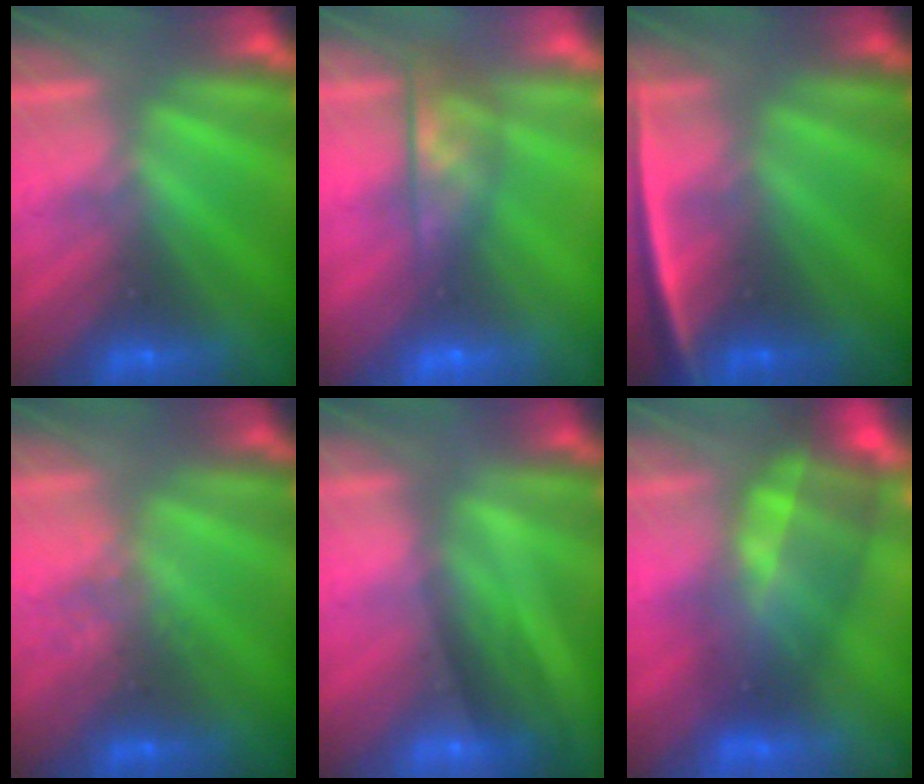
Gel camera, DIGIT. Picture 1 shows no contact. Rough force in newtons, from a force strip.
{"total": 7.2}
{"total": 2.4}
{"total": 2.4}
{"total": 2.0}
{"total": 5.8}